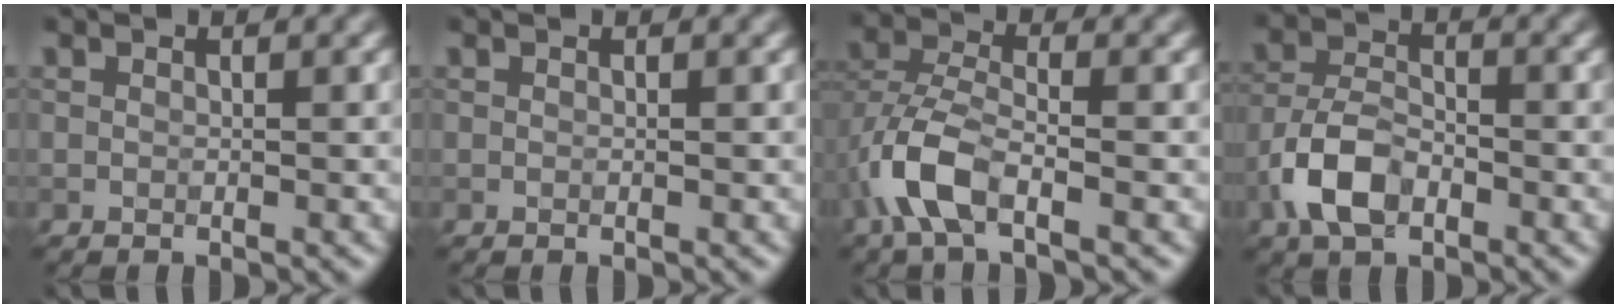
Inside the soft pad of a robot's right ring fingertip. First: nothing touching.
{"total": 0.0}
{"total": 5.4, "force": [-2.4, 2.4, 4.2], "torque": [-0.096, 0.002, -0.056]}
{"total": 5.3, "force": [-2.6, 2.9, 3.6], "torque": [-0.070, 0.003, -0.060]}